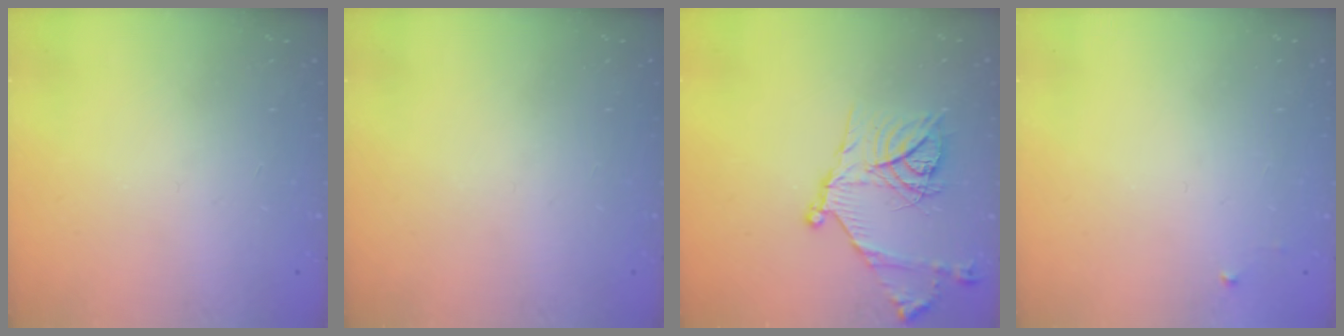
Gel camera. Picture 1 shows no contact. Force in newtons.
{"total": 0.0}
{"total": 18.9, "press": 18.8, "slide": 1.9}
{"total": 2.5, "press": 2.5, "slide": 0.4}